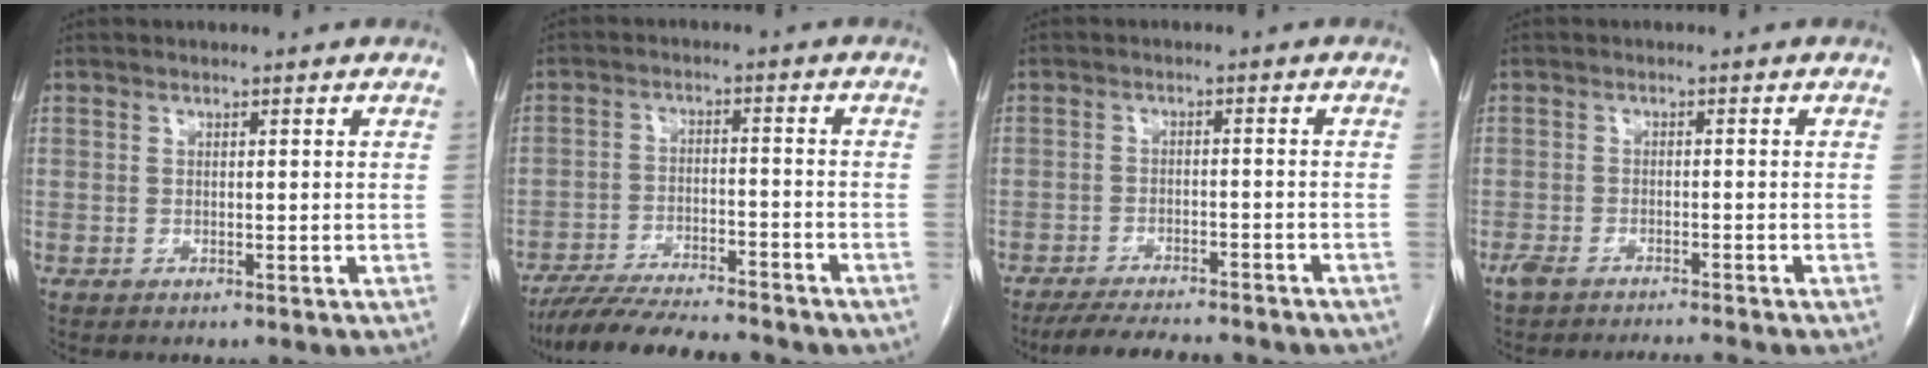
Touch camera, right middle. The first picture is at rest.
{"total": 14.8, "force": [-13.0, 2.3, 6.8], "torque": [-0.114, -0.011, -0.199]}
{"total": 13.7, "force": [-12.0, 2.7, 6.0], "torque": [-0.092, -0.009, -0.161]}
{"total": 5.6, "force": [-5.1, 0.2, 2.3], "torque": [-0.040, -0.005, -0.082]}